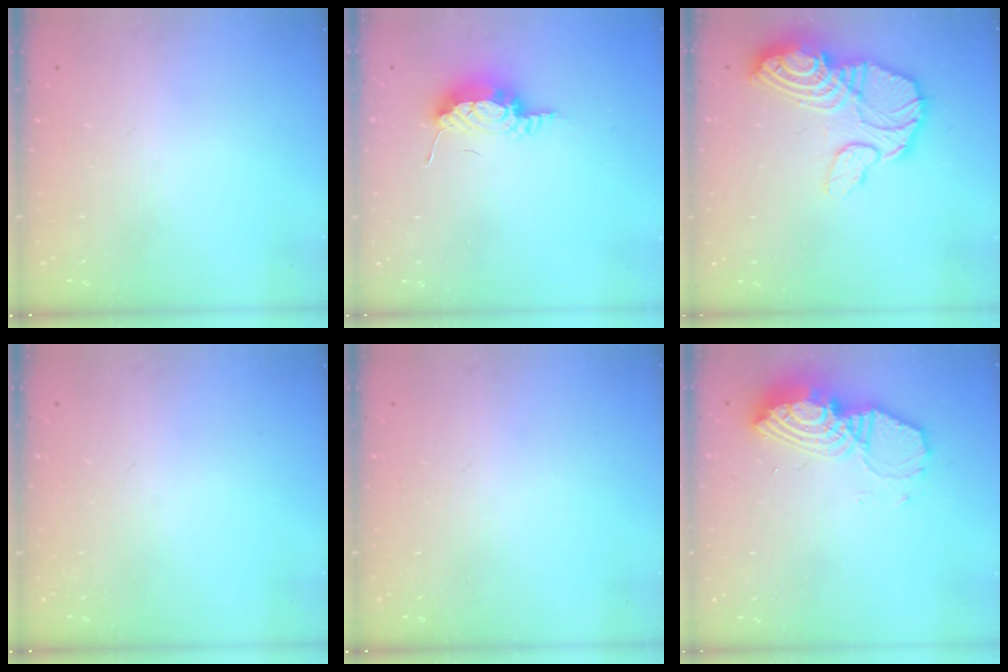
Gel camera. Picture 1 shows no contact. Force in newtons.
{"total": 8.3, "press": 8.3, "slide": 0.9}
{"total": 18.4, "press": 18.3, "slide": 2.1}
{"total": 0.0}
{"total": 0.0}
{"total": 15.7, "press": 15.6, "slide": 1.5}